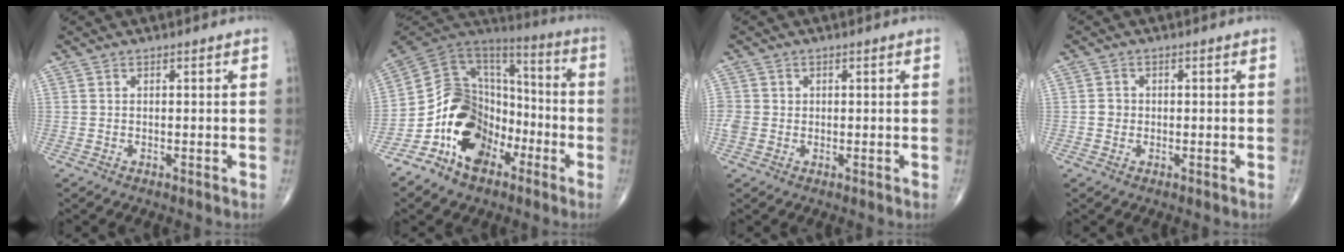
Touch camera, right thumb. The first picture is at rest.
{"total": 17.9, "force": [-8.1, 12.6, 9.8], "torque": [-0.133, 0.090, -0.150]}
{"total": 2.9, "force": [-0.1, 2.6, 1.1], "torque": [-0.017, 0.007, 0.000]}
{"total": 1.7, "force": [-0.2, 1.6, 0.5], "torque": [-0.001, 0.005, -0.005]}